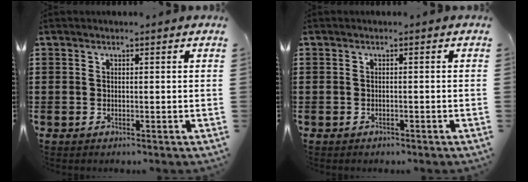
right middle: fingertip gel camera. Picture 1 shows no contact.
{"total": 0.6, "force": [-0.6, 0.1, 0.0], "torque": [-0.003, -0.001, -0.012]}